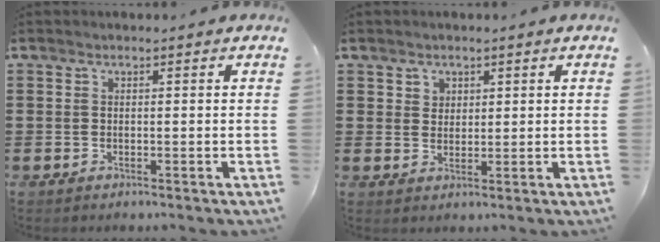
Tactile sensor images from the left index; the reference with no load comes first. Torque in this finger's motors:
{"motor_torque": [0.11, -0.21, 0.13, 0.00]}